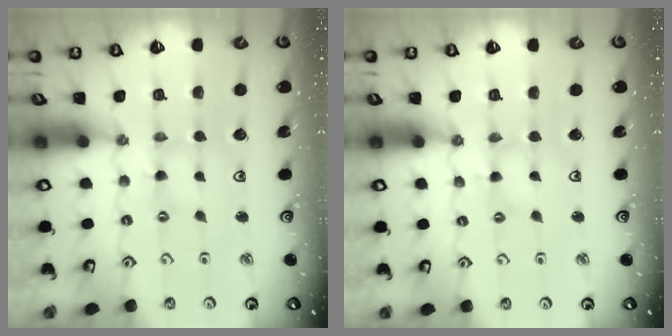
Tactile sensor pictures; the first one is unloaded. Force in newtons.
{"total": 1.6, "press": 1.6, "slide": 0.2}